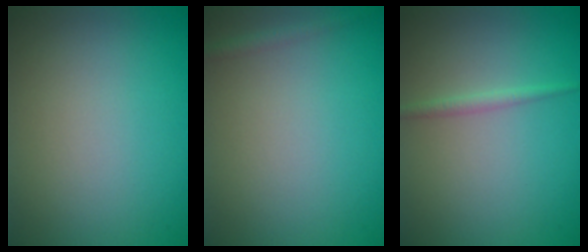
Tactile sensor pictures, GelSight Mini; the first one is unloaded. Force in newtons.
{"total": 0.9, "press": 0.9, "slide": 0.1}
{"total": 1.1, "press": 1.1, "slide": 0.1}